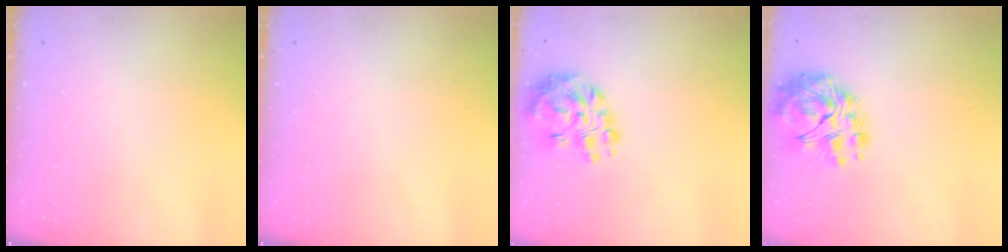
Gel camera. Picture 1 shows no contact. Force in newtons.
{"total": 0.0}
{"total": 12.9, "press": 12.4, "slide": 3.6}
{"total": 11.8, "press": 11.5, "slide": 2.8}